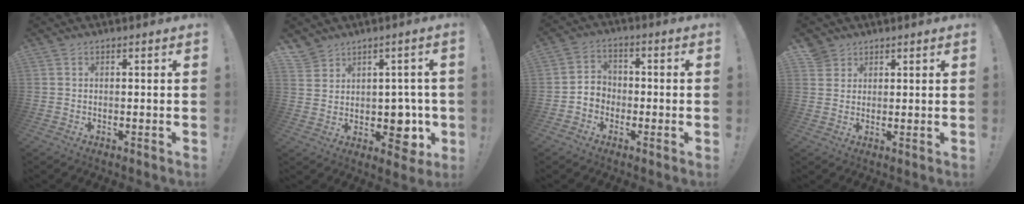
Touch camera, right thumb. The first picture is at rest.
{"total": 8.4, "force": [1.5, 7.4, 3.7], "torque": [-0.029, -0.025, 0.044]}
{"total": 5.4, "force": [-2.5, 4.7, 1.2], "torque": [-0.022, 0.023, -0.043]}
{"total": 3.7, "force": [2.5, 2.7, 0.1], "torque": [0.001, -0.012, 0.047]}